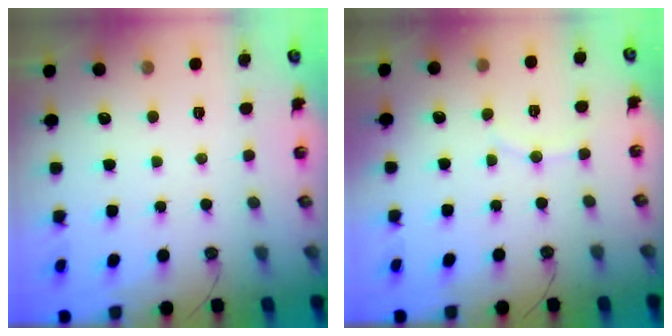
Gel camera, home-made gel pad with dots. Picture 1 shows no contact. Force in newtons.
{"total": 5.1, "press": 5.0, "slide": 0.7}